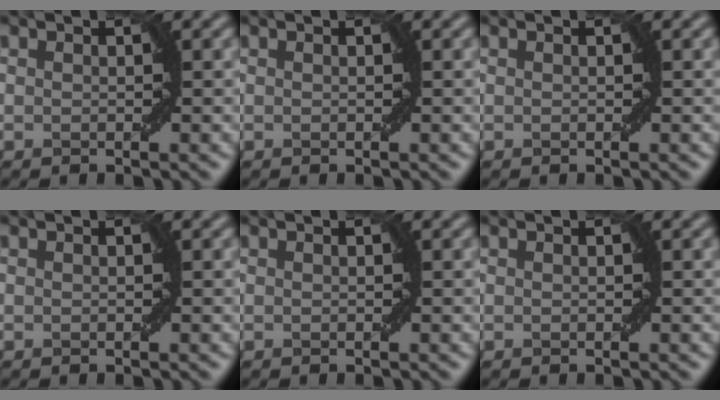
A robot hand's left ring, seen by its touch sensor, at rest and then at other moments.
{"total": 0.0}
{"total": 0.0}
{"total": 0.0}
{"total": 0.0}
{"total": 0.0}